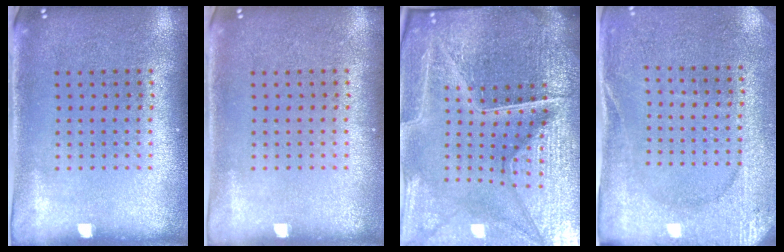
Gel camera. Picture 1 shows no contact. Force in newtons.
{"total": 0.0}
{"total": 6.8, "press": 6.0, "slide": 3.1}
{"total": 2.6, "press": 2.5, "slide": 0.5}